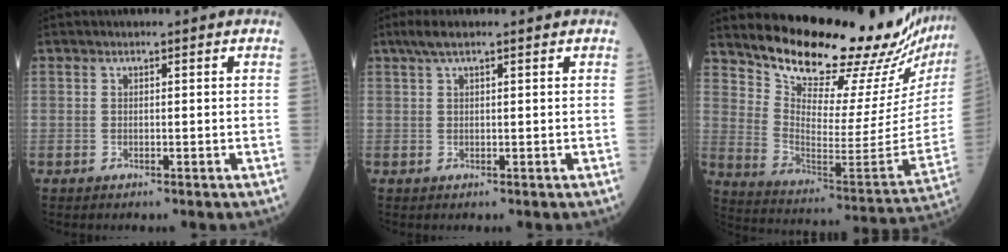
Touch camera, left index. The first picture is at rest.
{"total": 3.4, "force": [2.4, 0.3, 2.4], "torque": [-0.053, 0.026, 0.046]}
{"total": 25.1, "force": [23.0, 2.2, 9.9], "torque": [-0.168, -0.119, 0.318]}